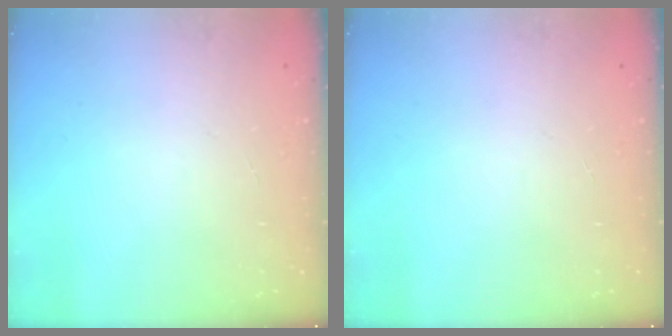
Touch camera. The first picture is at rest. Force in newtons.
{"total": 0.0}